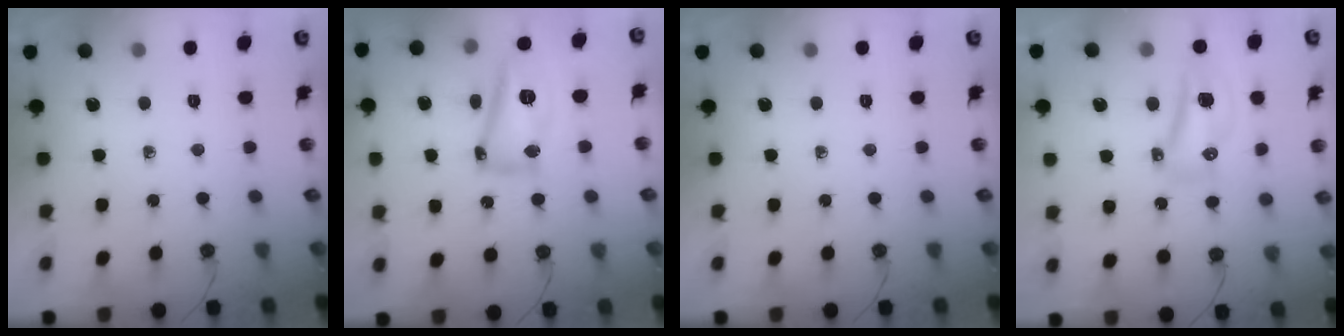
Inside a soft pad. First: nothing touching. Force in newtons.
{"total": 15.4, "press": 15.2, "slide": 2.6}
{"total": 0.0}
{"total": 9.6, "press": 9.5, "slide": 1.2}